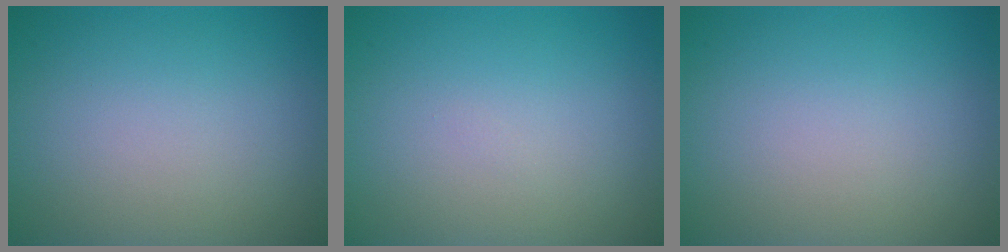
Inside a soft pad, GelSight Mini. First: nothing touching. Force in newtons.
{"total": 0.0}
{"total": 0.0}